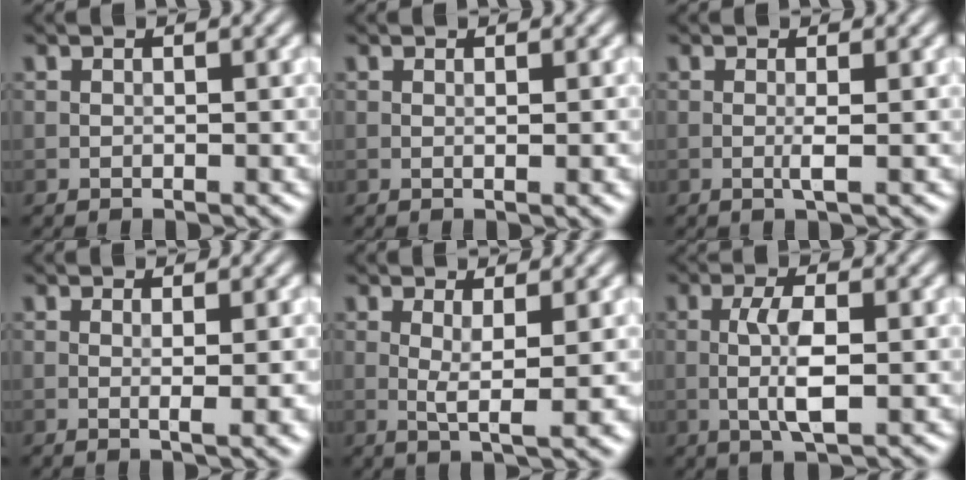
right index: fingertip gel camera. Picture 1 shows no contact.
{"total": 1.2, "force": [0.1, 0.3, 1.1], "torque": [-0.014, 0.003, 0.000]}
{"total": 1.1, "force": [-0.1, 0.0, 1.1], "torque": [-0.025, -0.002, -0.005]}
{"total": 2.5, "force": [0.2, 0.5, 2.4], "torque": [-0.034, -0.001, 0.002]}
{"total": 3.4, "force": [0.5, 0.5, 3.3], "torque": [-0.062, -0.012, 0.011]}
{"total": 4.0, "force": [-0.5, 1.0, 3.8], "torque": [-0.080, -0.001, -0.011]}